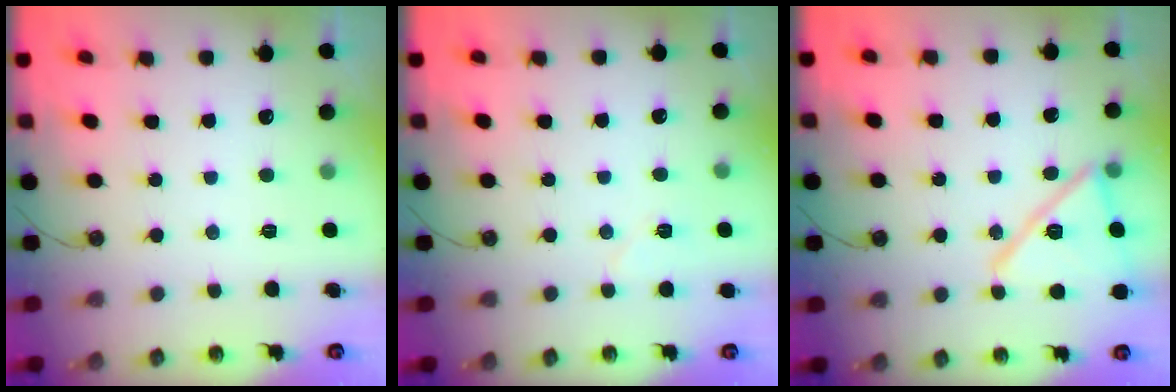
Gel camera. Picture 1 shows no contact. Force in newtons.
{"total": 4.3, "press": 4.3, "slide": 0.4}
{"total": 16.5, "press": 16.5, "slide": 0.6}